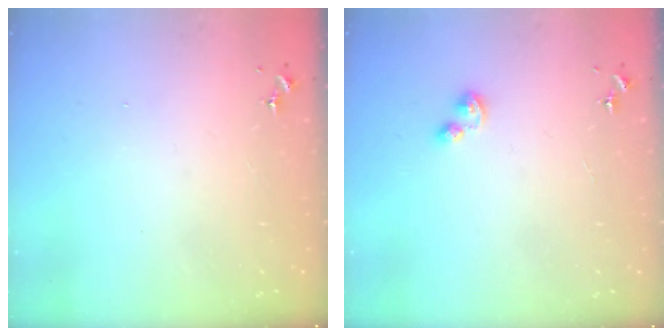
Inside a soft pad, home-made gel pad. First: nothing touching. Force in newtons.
{"total": 2.8, "press": 2.8, "slide": 0.5}